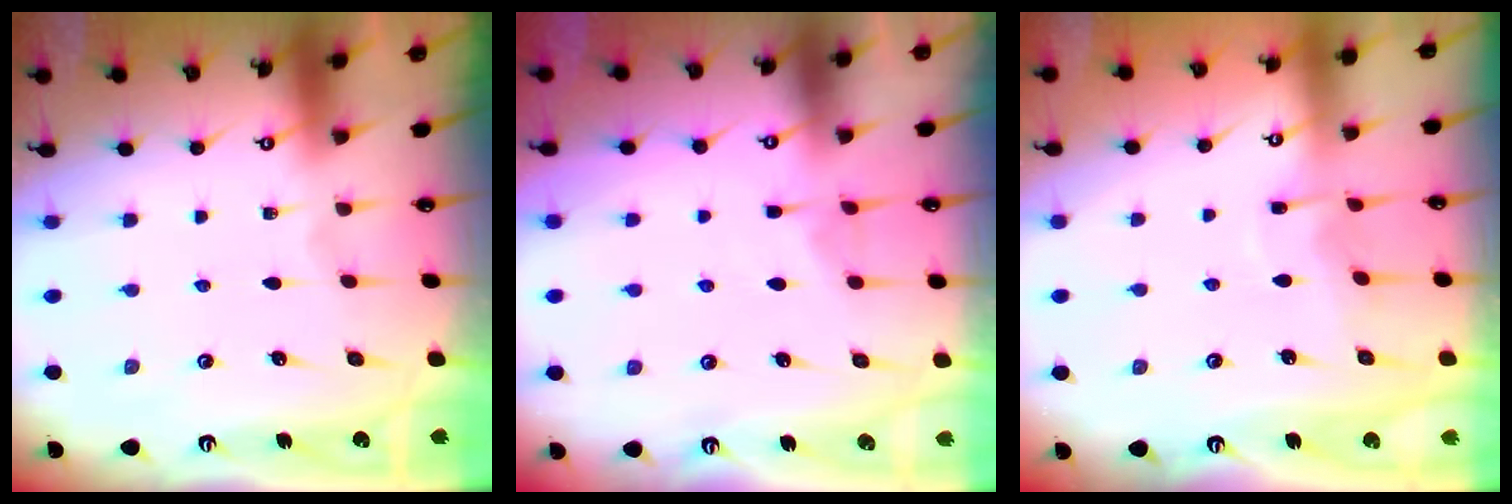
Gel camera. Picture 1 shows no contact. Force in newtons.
{"total": 3.6, "press": 3.5, "slide": 0.5}
{"total": 3.9, "press": 3.9, "slide": 0.5}